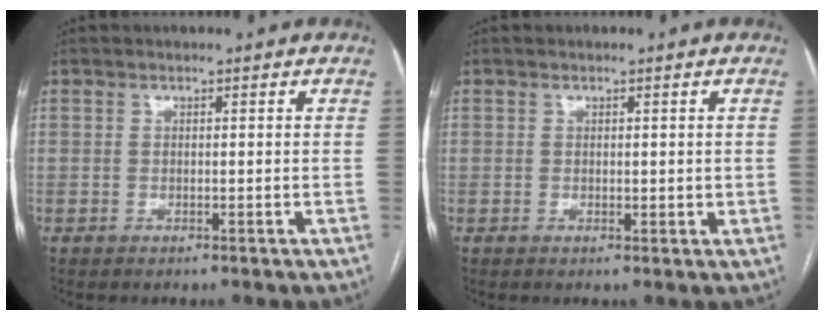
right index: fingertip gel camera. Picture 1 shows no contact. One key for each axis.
{"total": 1.5, "fx": 0.2, "fy": 0.9, "fz": 1.1, "tx": -0.012, "ty": -0.002, "tz": 0.006}